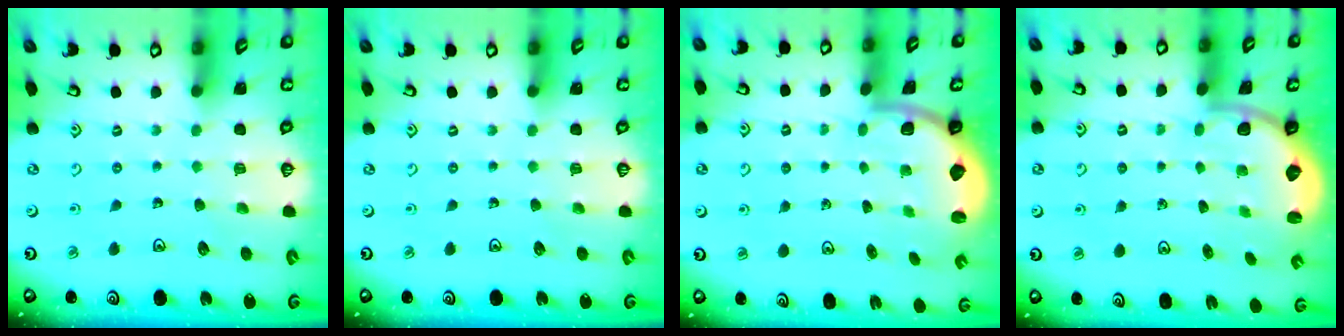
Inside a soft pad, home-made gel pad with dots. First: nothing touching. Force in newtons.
{"total": 0.0}
{"total": 1.9, "press": 1.8, "slide": 0.5}
{"total": 2.1, "press": 1.9, "slide": 0.8}